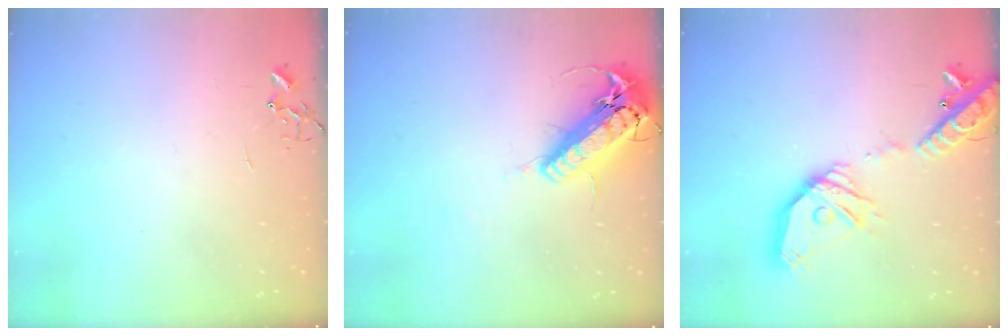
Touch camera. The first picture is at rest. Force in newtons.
{"total": 18.2, "press": 17.8, "slide": 3.8}
{"total": 21.9, "press": 21.6, "slide": 3.8}